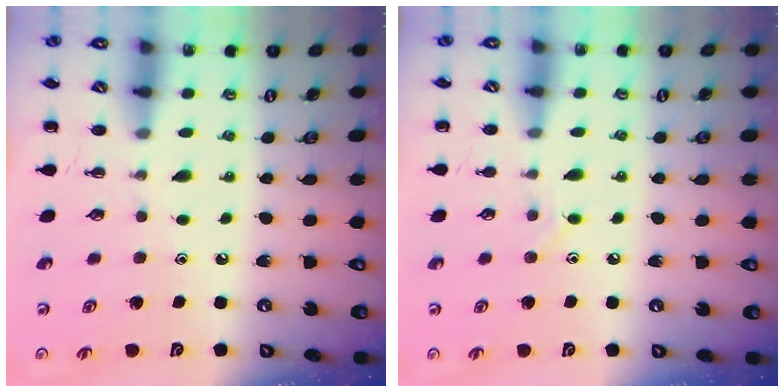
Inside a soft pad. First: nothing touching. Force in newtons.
{"total": 6.7, "press": 6.4, "slide": 2.1}